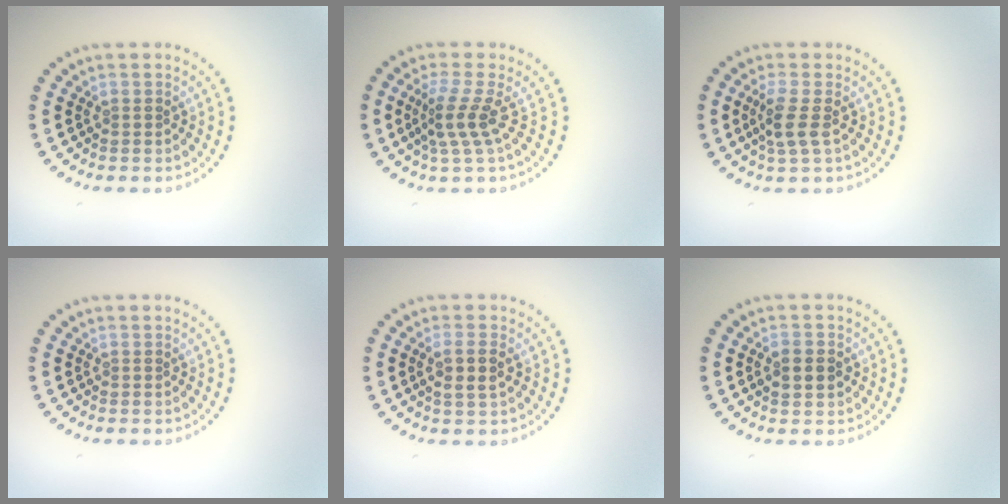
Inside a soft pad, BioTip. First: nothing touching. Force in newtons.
{"total": 2.8, "press": 1.9, "slide": 2.1}
{"total": 2.5, "press": 2.2, "slide": 1.2}
{"total": 0.0}
{"total": 2.1, "press": 2.0, "slide": 0.8}
{"total": 3.0, "press": 3.0, "slide": 0.0}